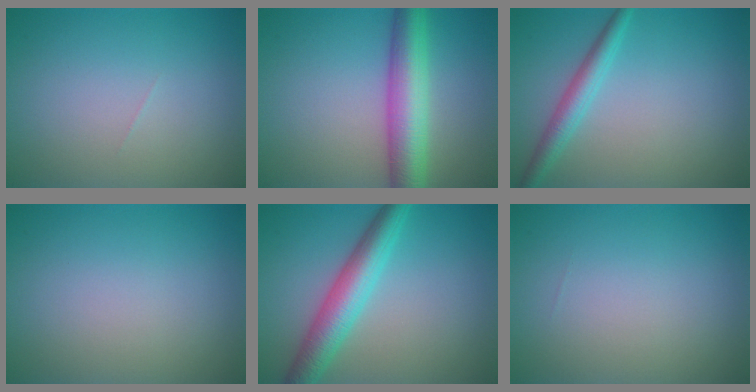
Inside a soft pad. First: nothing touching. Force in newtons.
{"total": 6.6, "press": 6.6, "slide": 0.0}
{"total": 2.7, "press": 2.7, "slide": 0.1}
{"total": 0.0}
{"total": 5.2, "press": 5.2, "slide": 0.1}
{"total": 0.0}